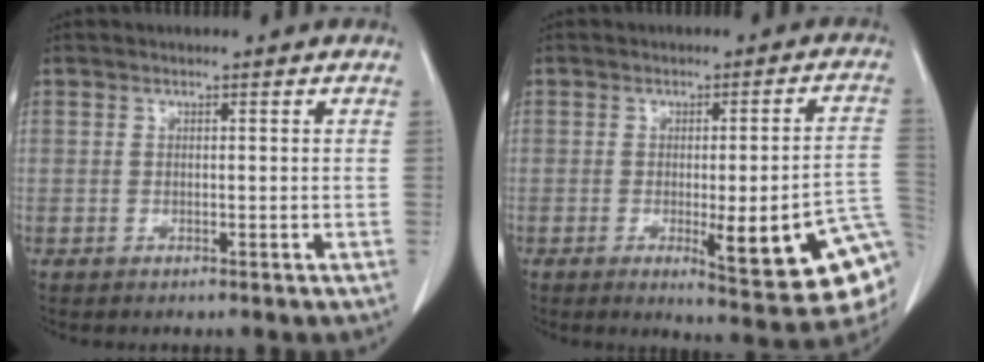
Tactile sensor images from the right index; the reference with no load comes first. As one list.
[{"total": 15.9, "force": [-4.5, 2.2, 15.1], "torque": [-0.108, 0.006, -0.041]}]